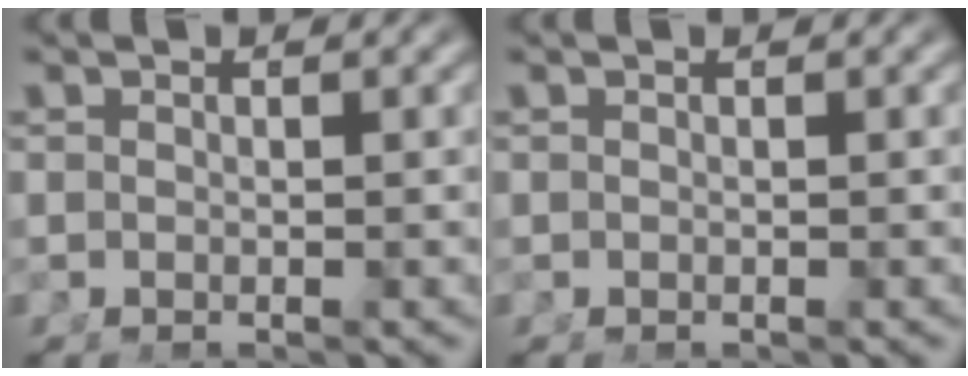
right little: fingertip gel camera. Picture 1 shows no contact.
{"total": 0.0}